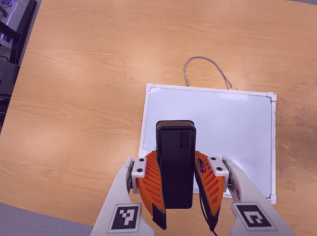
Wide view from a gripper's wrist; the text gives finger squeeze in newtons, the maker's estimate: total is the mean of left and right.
{"total": 6.8, "left": 5.8, "right": 7.8}